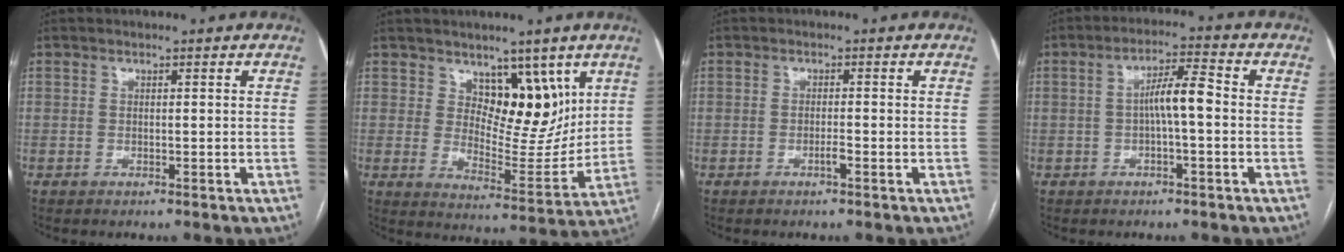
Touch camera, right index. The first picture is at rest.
{"total": 9.8, "force": [5.3, 5.1, 6.5], "torque": [-0.083, -0.008, 0.094]}
{"total": 1.2, "force": [-0.7, 0.0, 1.0], "torque": [-0.021, 0.001, -0.012]}
{"total": 5.6, "force": [-0.4, 0.8, 5.6], "torque": [-0.097, 0.016, -0.008]}